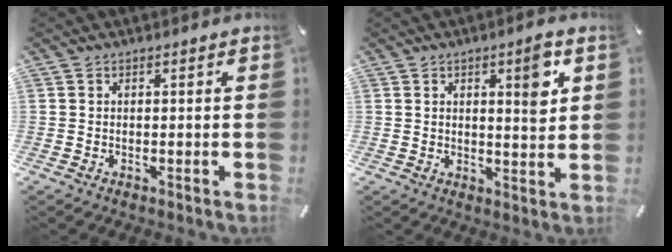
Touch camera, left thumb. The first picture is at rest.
{"total": 7.3, "force": [3.0, 2.2, 6.3], "torque": [-0.081, -0.013, 0.039]}